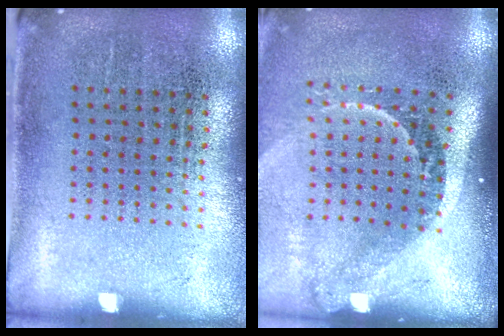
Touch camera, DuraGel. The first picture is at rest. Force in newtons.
{"total": 2.2, "press": 1.5, "slide": 1.6}